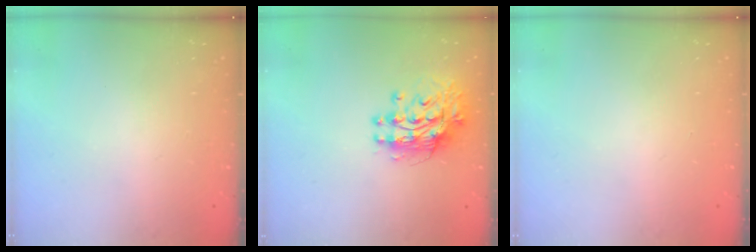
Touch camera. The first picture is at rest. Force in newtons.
{"total": 10.7, "press": 10.6, "slide": 1.4}
{"total": 0.0}